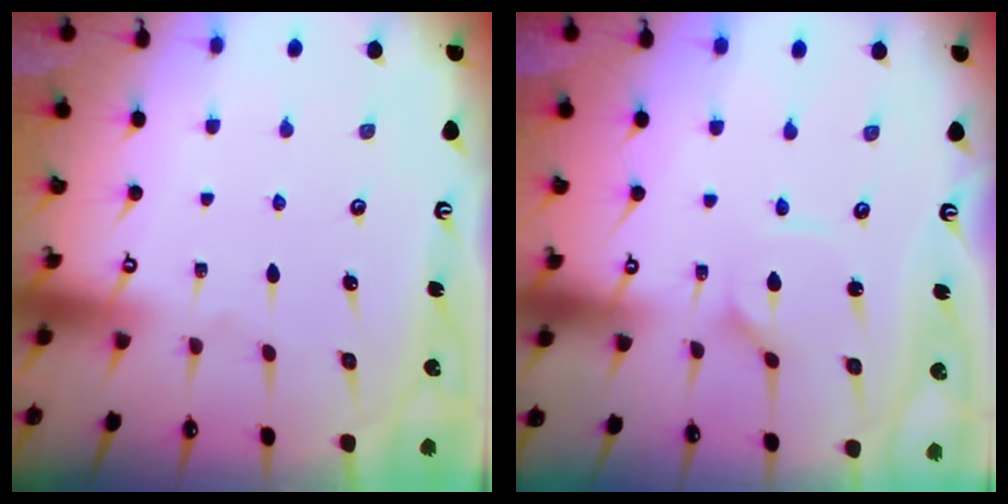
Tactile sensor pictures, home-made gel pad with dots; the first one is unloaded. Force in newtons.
{"total": 1.1, "press": 1.1, "slide": 0.2}